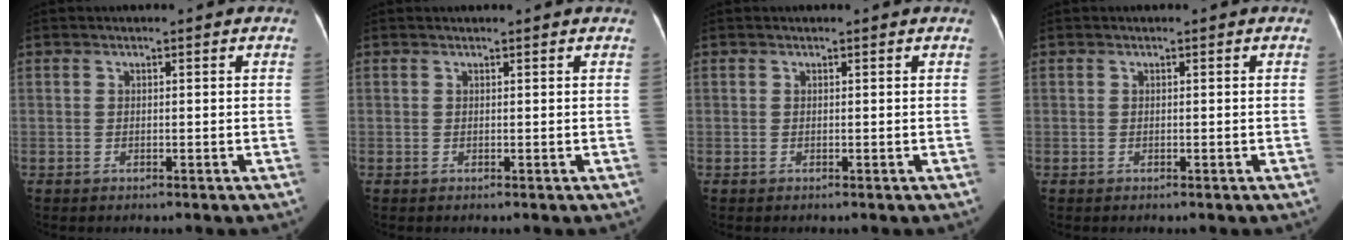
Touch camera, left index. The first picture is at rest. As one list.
[{"total": 1.4, "force": [1.3, 0.2, 0.2], "torque": [-0.012, 0.021, 0.013]}, {"total": 0.0}, {"total": 0.0}]